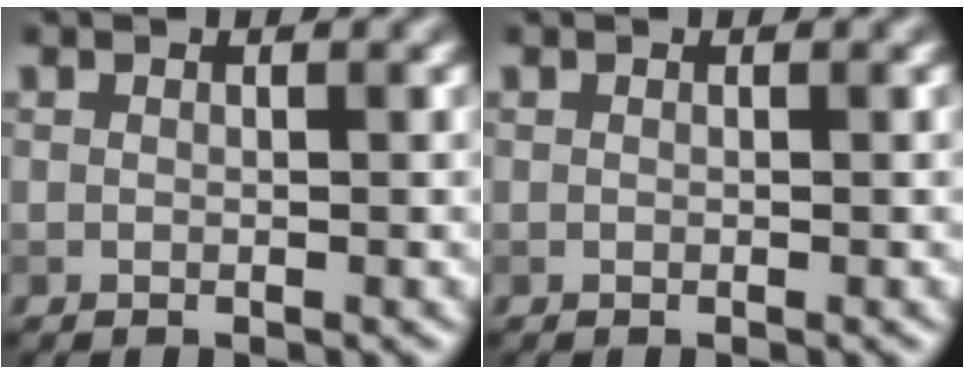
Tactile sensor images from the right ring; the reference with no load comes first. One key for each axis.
{"total": 0.0}